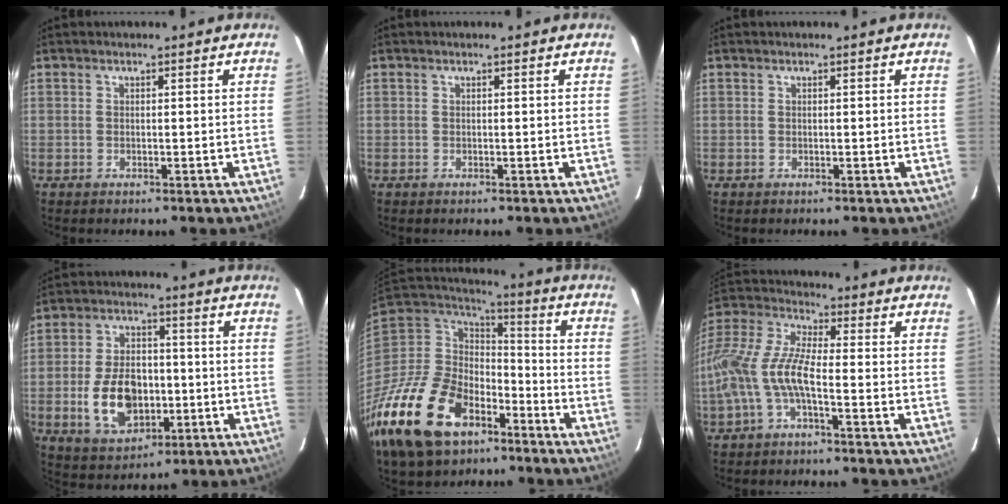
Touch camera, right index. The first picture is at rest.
{"total": 0.0}
{"total": 0.0}
{"total": 12.6, "force": [-2.8, 8.1, 9.2], "torque": [-0.188, 0.007, -0.033]}
{"total": 25.7, "force": [-15.8, 15.2, 13.4], "torque": [-0.316, -0.012, -0.262]}
{"total": 13.0, "force": [-4.1, 4.1, 11.6], "torque": [-0.257, 0.004, -0.089]}